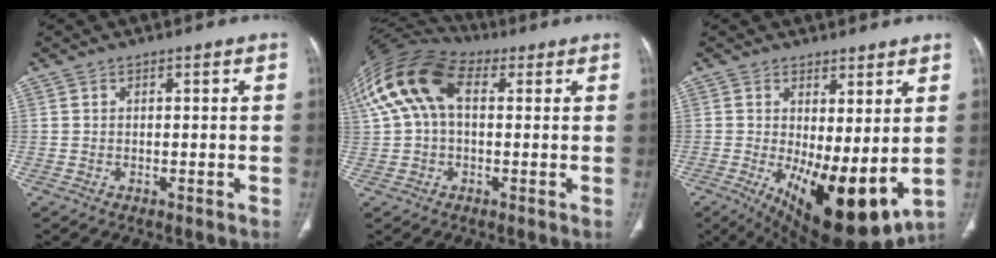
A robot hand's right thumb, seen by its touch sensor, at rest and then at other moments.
{"total": 15.5, "force": [3.7, 9.5, 11.7], "torque": [-0.251, 0.045, 0.060]}
{"total": 15.6, "force": [-1.5, 6.1, 14.3], "torque": [-0.226, -0.036, 0.000]}